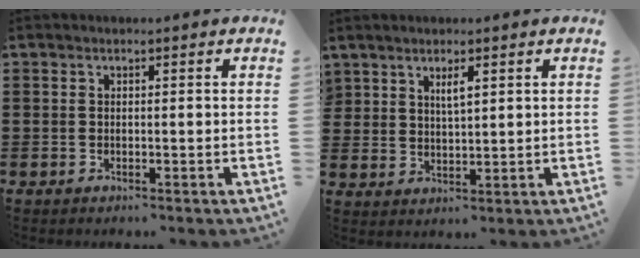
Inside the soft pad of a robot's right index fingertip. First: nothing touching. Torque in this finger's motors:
{"motor_torque": [-0.36, 0.06, 0.02, -0.02]}